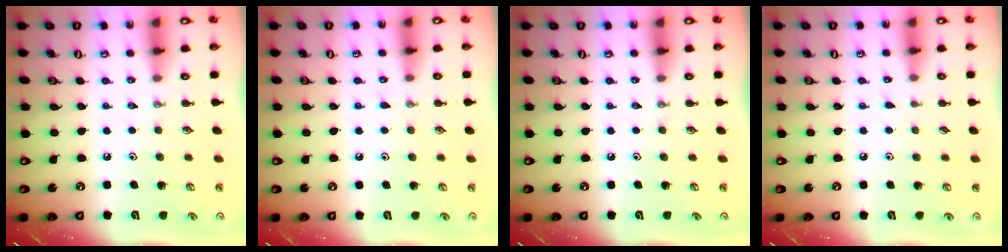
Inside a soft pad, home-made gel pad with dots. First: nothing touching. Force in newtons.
{"total": 4.9, "press": 4.8, "slide": 0.6}
{"total": 0.0}
{"total": 2.9, "press": 2.9, "slide": 0.4}